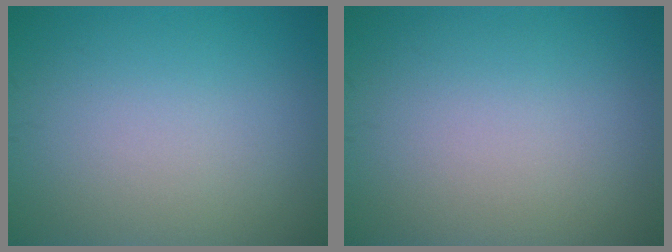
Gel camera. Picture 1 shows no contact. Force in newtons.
{"total": 0.0}